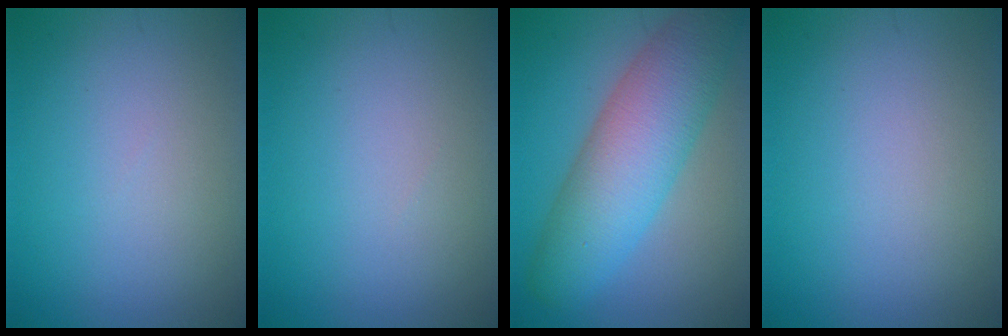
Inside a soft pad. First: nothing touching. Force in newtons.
{"total": 0.0}
{"total": 8.6, "press": 8.6, "slide": 0.5}
{"total": 0.0}